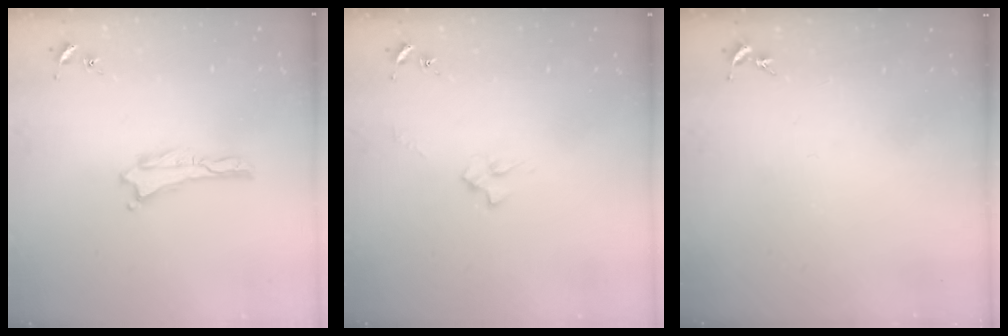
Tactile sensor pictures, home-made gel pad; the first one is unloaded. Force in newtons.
{"total": 2.4, "press": 2.4, "slide": 0.4}
{"total": 0.0}